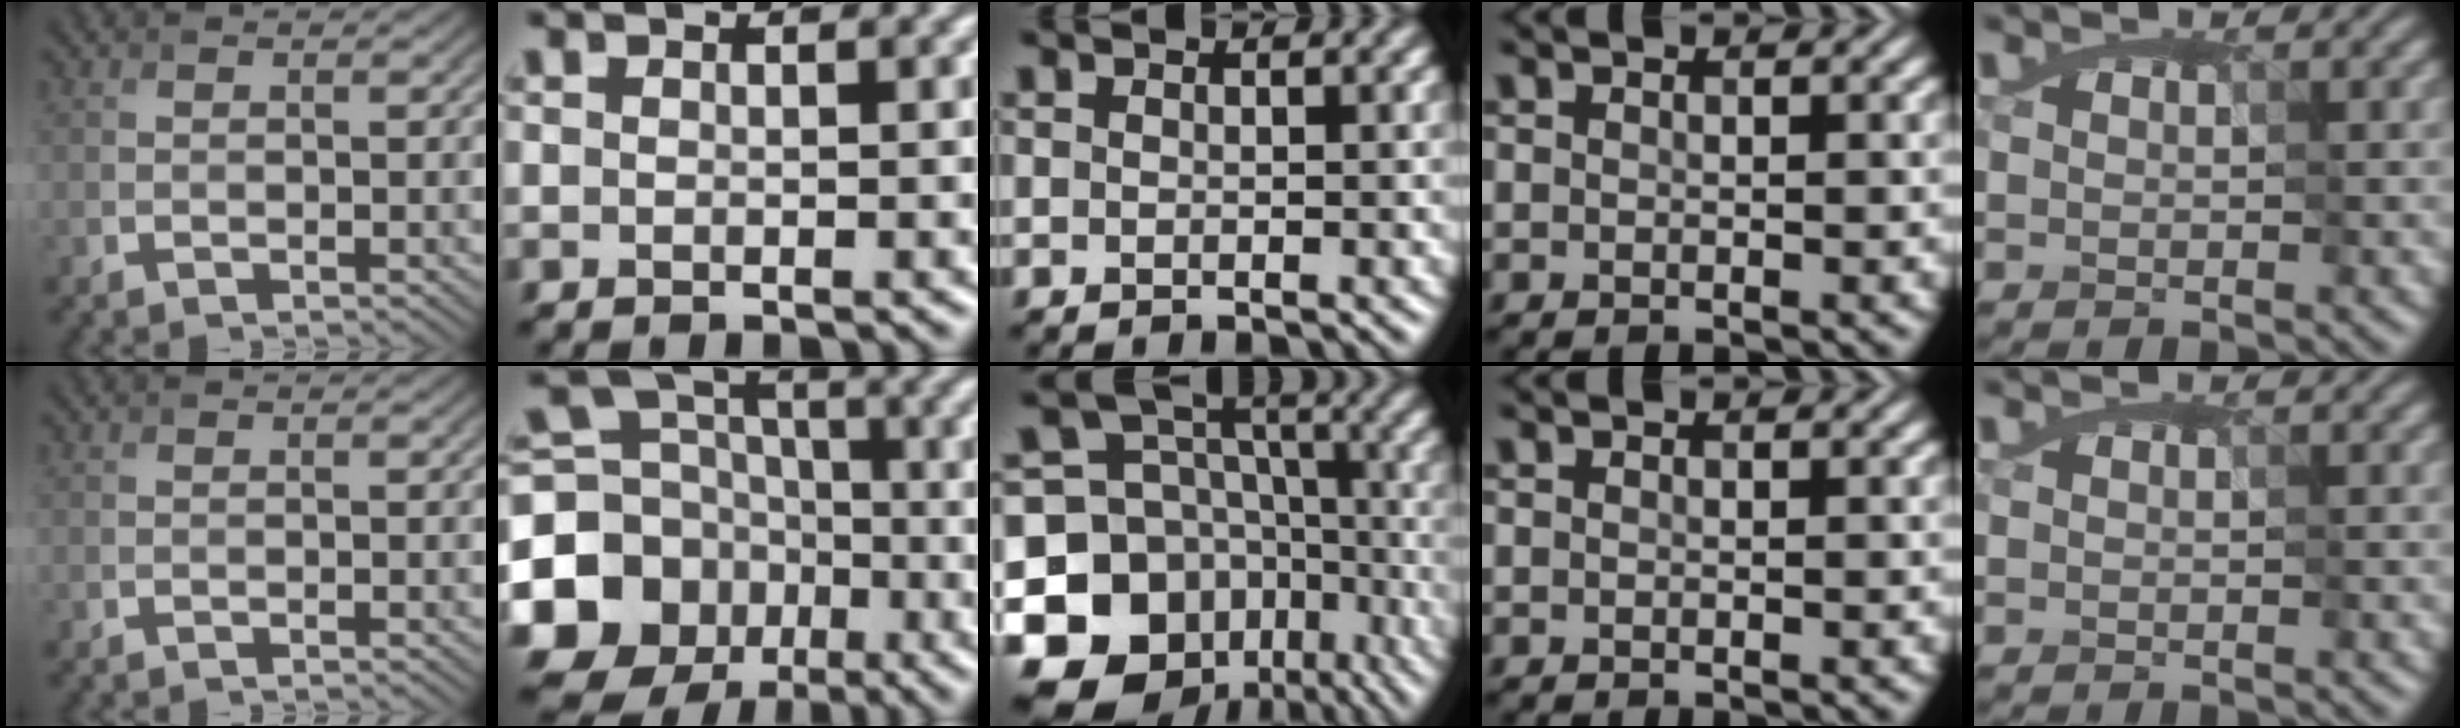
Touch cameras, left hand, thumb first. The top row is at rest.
{"index": {"total": 12.2, "force": [-5.0, 10.4, 3.8], "torque": [-0.097, -0.027, -0.114]}, "middle": {"total": 15.4, "force": [-7.8, 11.7, 6.2], "torque": [-0.156, -0.017, -0.112]}}